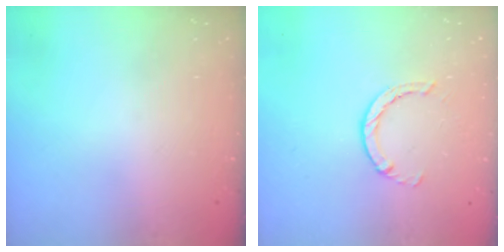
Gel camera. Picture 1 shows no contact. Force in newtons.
{"total": 2.4, "press": 2.4, "slide": 0.4}